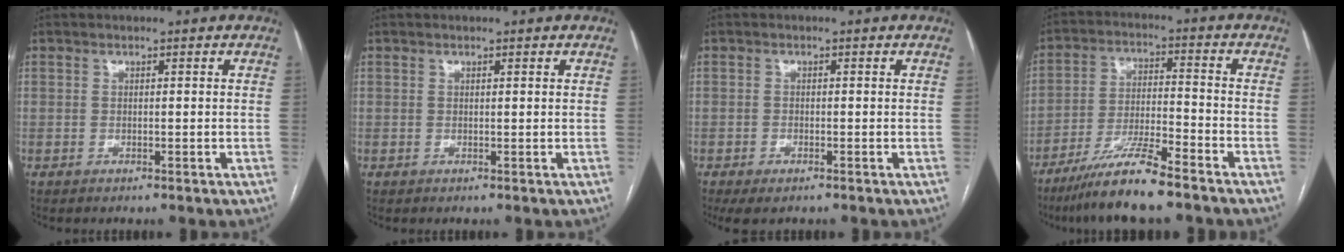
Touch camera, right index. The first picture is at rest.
{"total": 0.0}
{"total": 2.9, "force": [-1.9, 1.1, 1.9], "torque": [-0.036, -0.005, -0.022]}
{"total": 10.3, "force": [-8.0, 0.3, 6.5], "torque": [-0.124, -0.024, -0.147]}